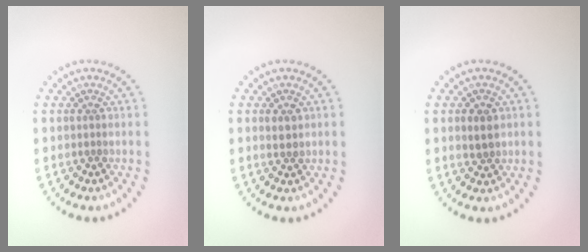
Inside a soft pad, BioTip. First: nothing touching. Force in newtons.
{"total": 1.2, "press": 1.1, "slide": 0.5}
{"total": 1.9, "press": 1.8, "slide": 0.4}